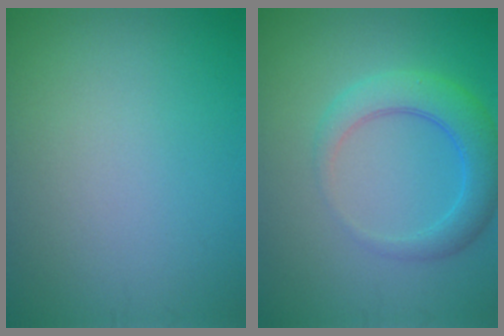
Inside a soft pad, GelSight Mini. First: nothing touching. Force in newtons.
{"total": 4.3, "press": 4.3, "slide": 0.2}